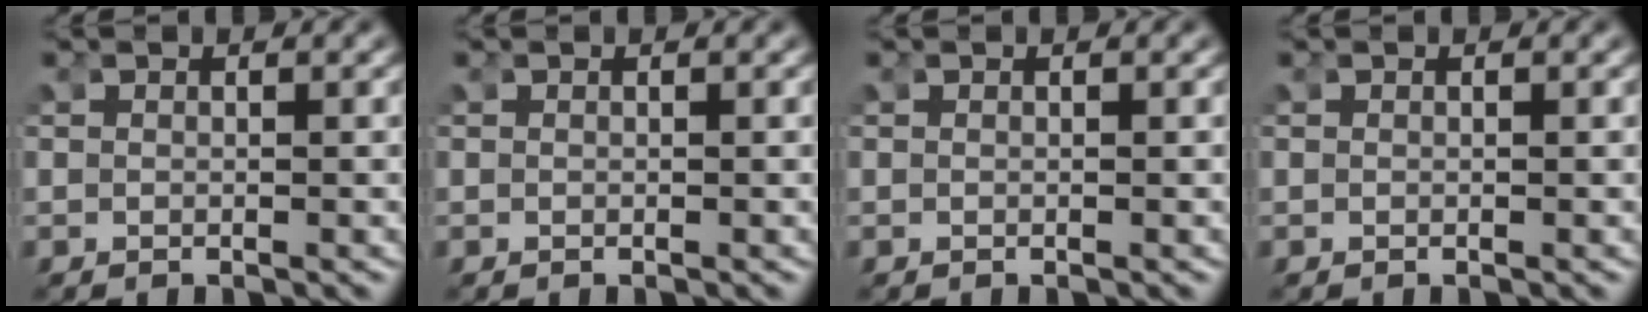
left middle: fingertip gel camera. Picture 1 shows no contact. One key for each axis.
{"total": 0.0}
{"total": 0.0}
{"total": 0.0}